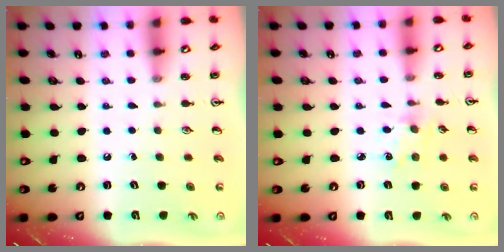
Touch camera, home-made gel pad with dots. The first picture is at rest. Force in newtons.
{"total": 3.1, "press": 3.0, "slide": 0.5}